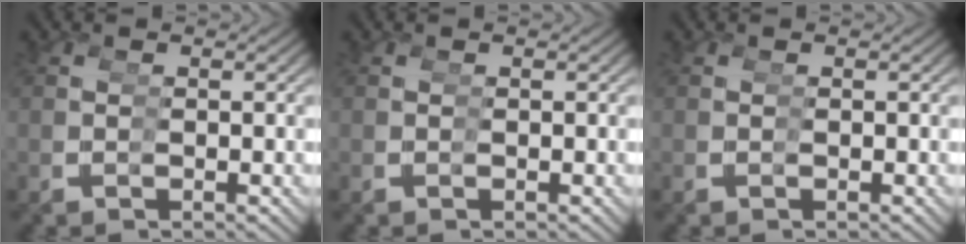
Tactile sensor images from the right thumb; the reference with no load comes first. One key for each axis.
{"total": 0.0}
{"total": 0.0}